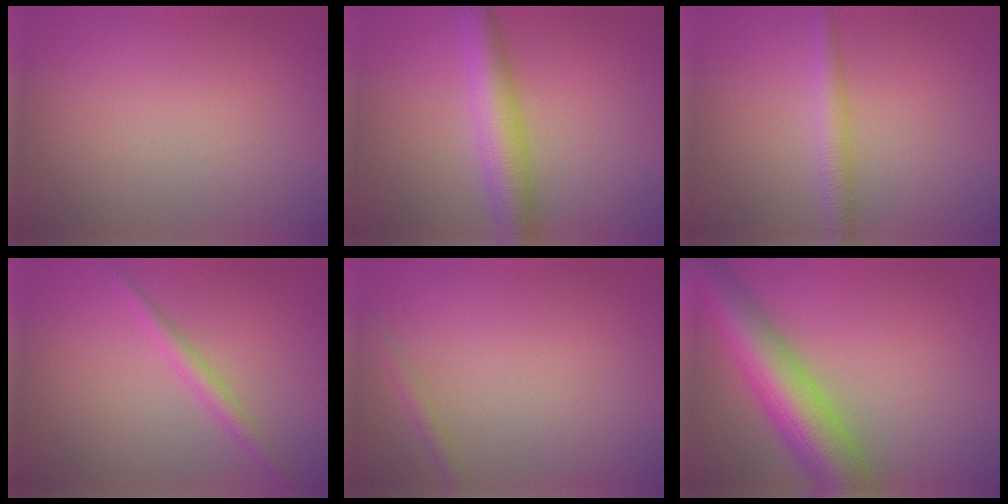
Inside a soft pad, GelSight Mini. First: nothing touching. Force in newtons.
{"total": 5.0, "press": 5.0, "slide": 0.0}
{"total": 2.3, "press": 2.3, "slide": 0.1}
{"total": 1.7, "press": 1.7, "slide": 0.1}
{"total": 1.1, "press": 1.1, "slide": 0.1}
{"total": 9.0, "press": 9.0, "slide": 0.3}